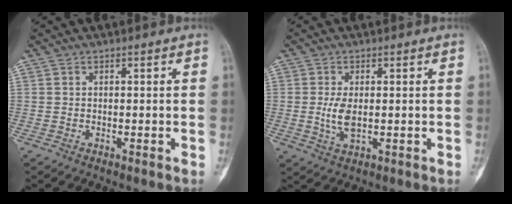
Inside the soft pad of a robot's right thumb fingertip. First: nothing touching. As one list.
[{"total": 4.2, "force": [0.0, 2.0, 3.7], "torque": [-0.080, -0.010, 0.004]}]